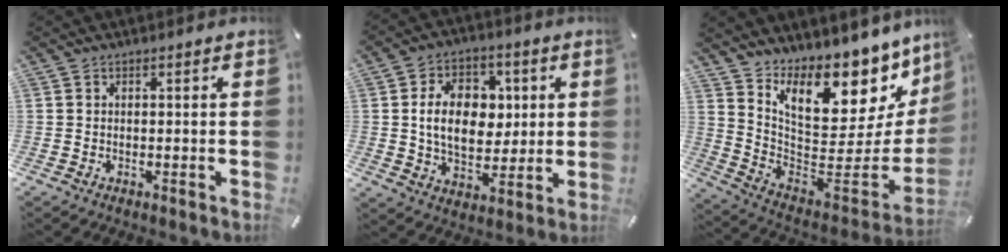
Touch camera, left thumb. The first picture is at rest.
{"total": 13.5, "force": [1.8, 9.7, 9.2], "torque": [-0.156, 0.012, 0.032]}
{"total": 15.3, "force": [11.2, 7.5, 7.2], "torque": [-0.097, -0.113, 0.189]}